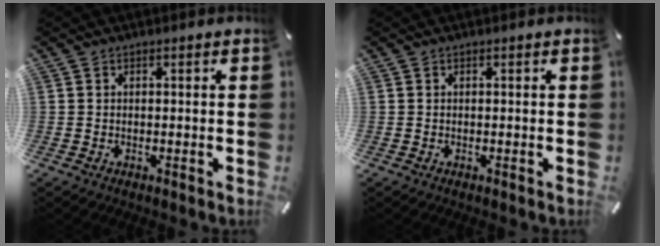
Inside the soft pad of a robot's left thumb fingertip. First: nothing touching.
{"total": 0.0}